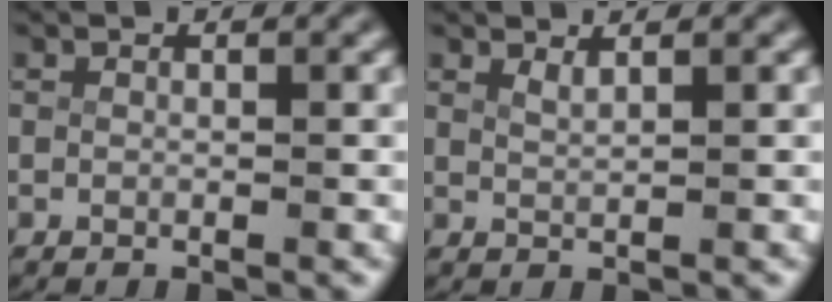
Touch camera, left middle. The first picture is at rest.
{"total": 1.1, "force": [1.0, -0.3, 0.3], "torque": [-0.012, -0.008, 0.025]}